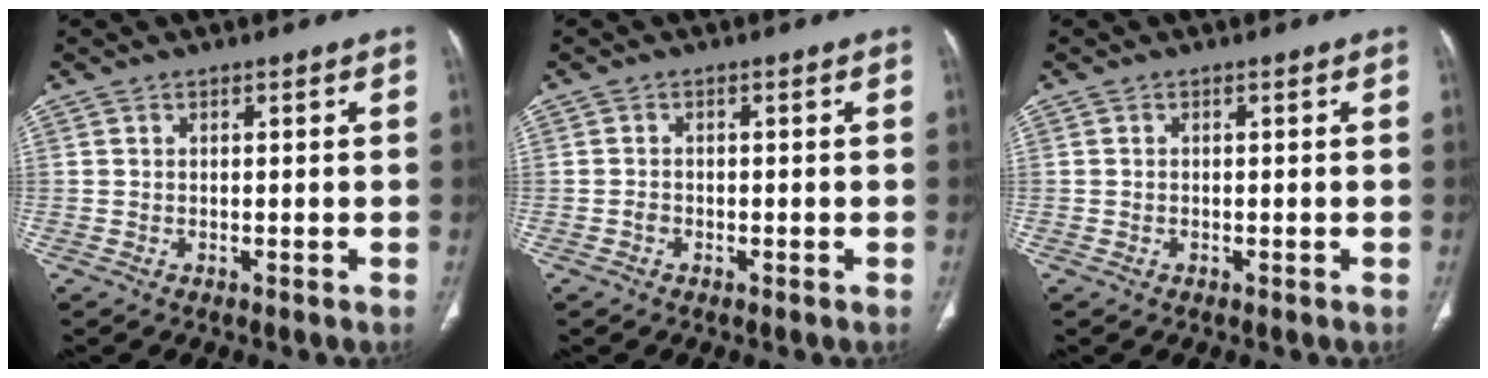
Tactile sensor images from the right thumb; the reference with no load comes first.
{"total": 1.1, "force": [-0.5, 0.8, 0.4], "torque": [-0.005, 0.005, -0.011]}
{"total": 0.0}